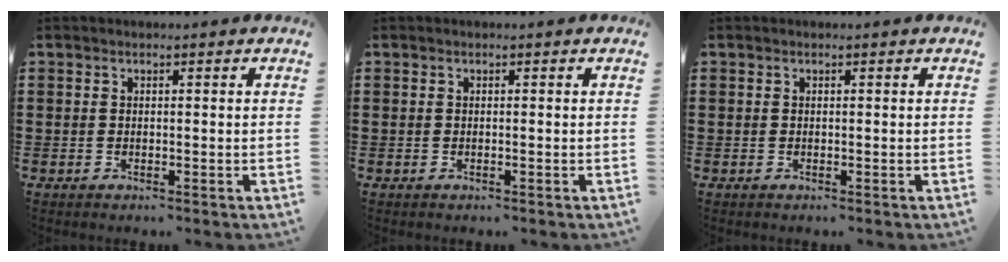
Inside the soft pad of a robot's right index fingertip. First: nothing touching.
{"total": 0.0}
{"total": 0.0}